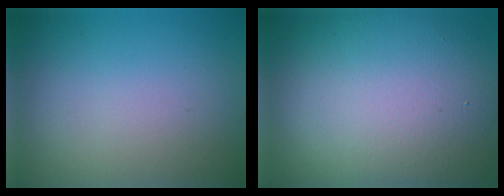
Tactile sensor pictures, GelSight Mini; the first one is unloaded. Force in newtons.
{"total": 15.6, "press": 15.6, "slide": 1.1}